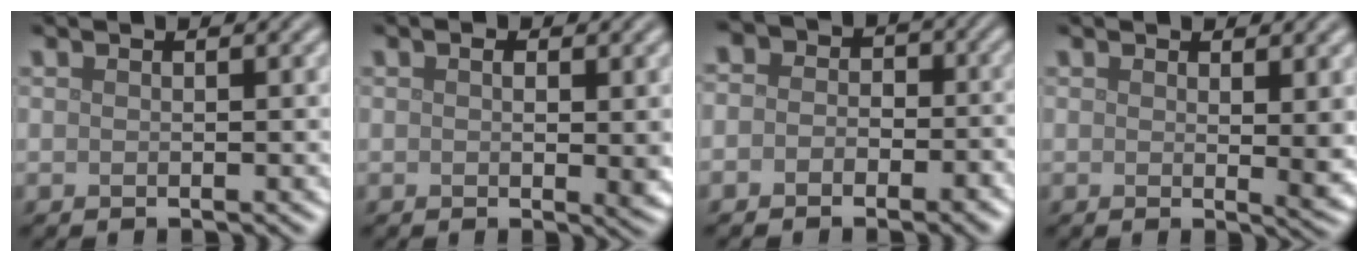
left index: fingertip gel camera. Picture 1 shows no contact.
{"total": 2.3, "force": [0.3, 0.7, 2.1], "torque": [-0.027, -0.003, 0.002]}
{"total": 5.4, "force": [-1.0, 4.5, 2.8], "torque": [-0.001, 0.016, -0.039]}
{"total": 2.5, "force": [0.6, 0.5, 2.4], "torque": [-0.030, -0.010, 0.012]}